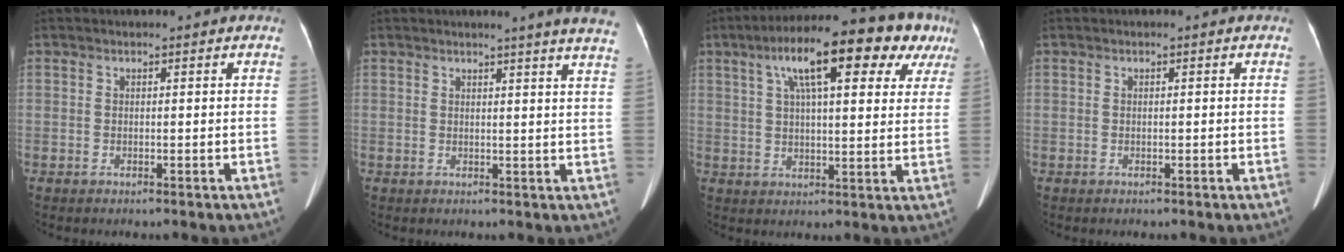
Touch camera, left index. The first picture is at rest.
{"total": 9.8, "force": [8.7, -1.0, 4.3], "torque": [-0.047, -0.039, 0.074]}
{"total": 18.5, "force": [9.8, 5.6, 14.7], "torque": [-0.228, 0.053, 0.140]}
{"total": 0.0}